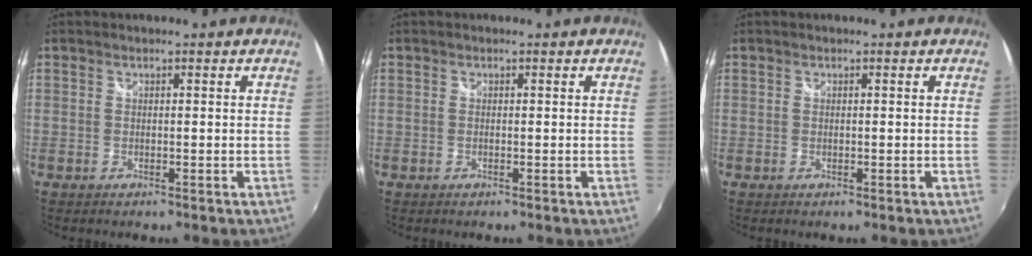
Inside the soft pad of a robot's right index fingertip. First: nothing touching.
{"total": 0.0}
{"total": 0.0}